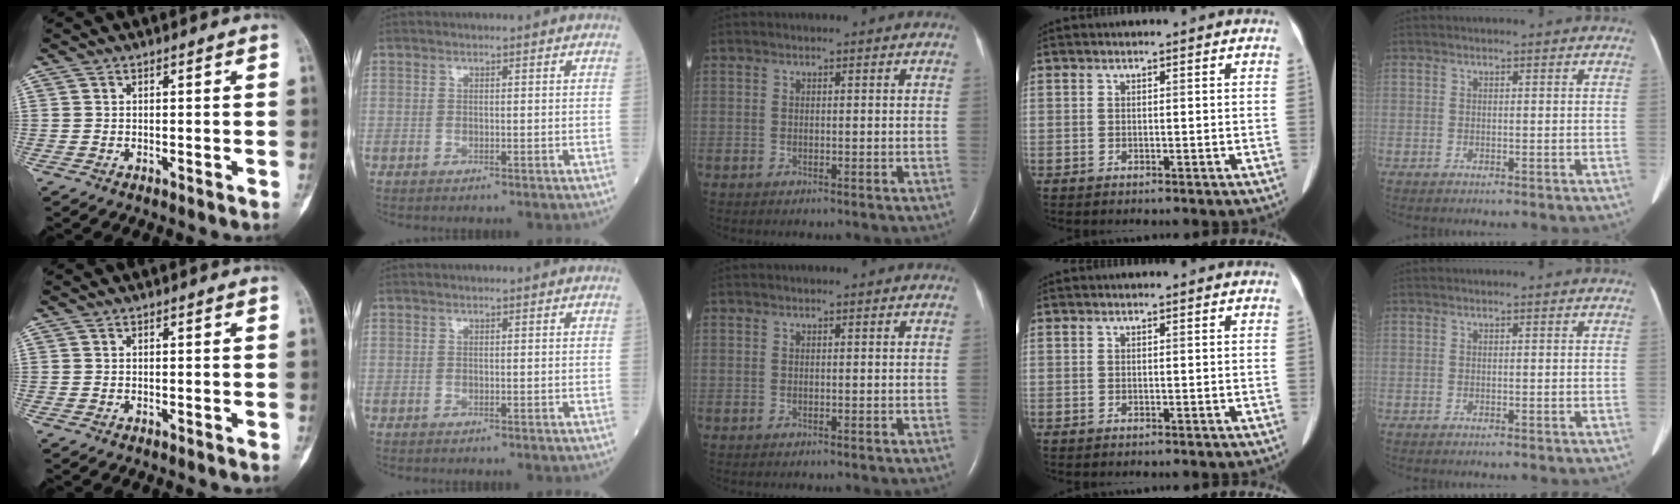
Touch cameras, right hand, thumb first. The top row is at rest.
{}